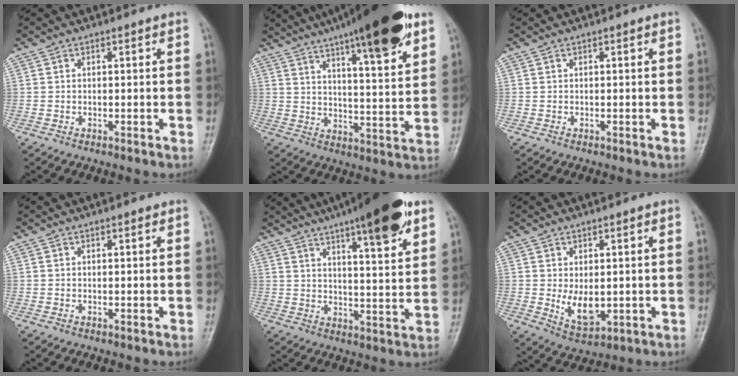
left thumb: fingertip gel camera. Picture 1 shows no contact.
{"total": 21.3, "force": [13.5, 4.0, 16.0], "torque": [-0.224, -0.042, 0.203]}
{"total": 0.0}
{"total": 0.7, "force": [0.4, 0.1, 0.6], "torque": [-0.008, 0.000, 0.006]}
{"total": 16.5, "force": [10.1, 3.3, 12.6], "torque": [-0.167, -0.041, 0.149]}
{"total": 6.8, "force": [0.3, 3.8, 5.7], "torque": [-0.082, -0.018, 0.019]}